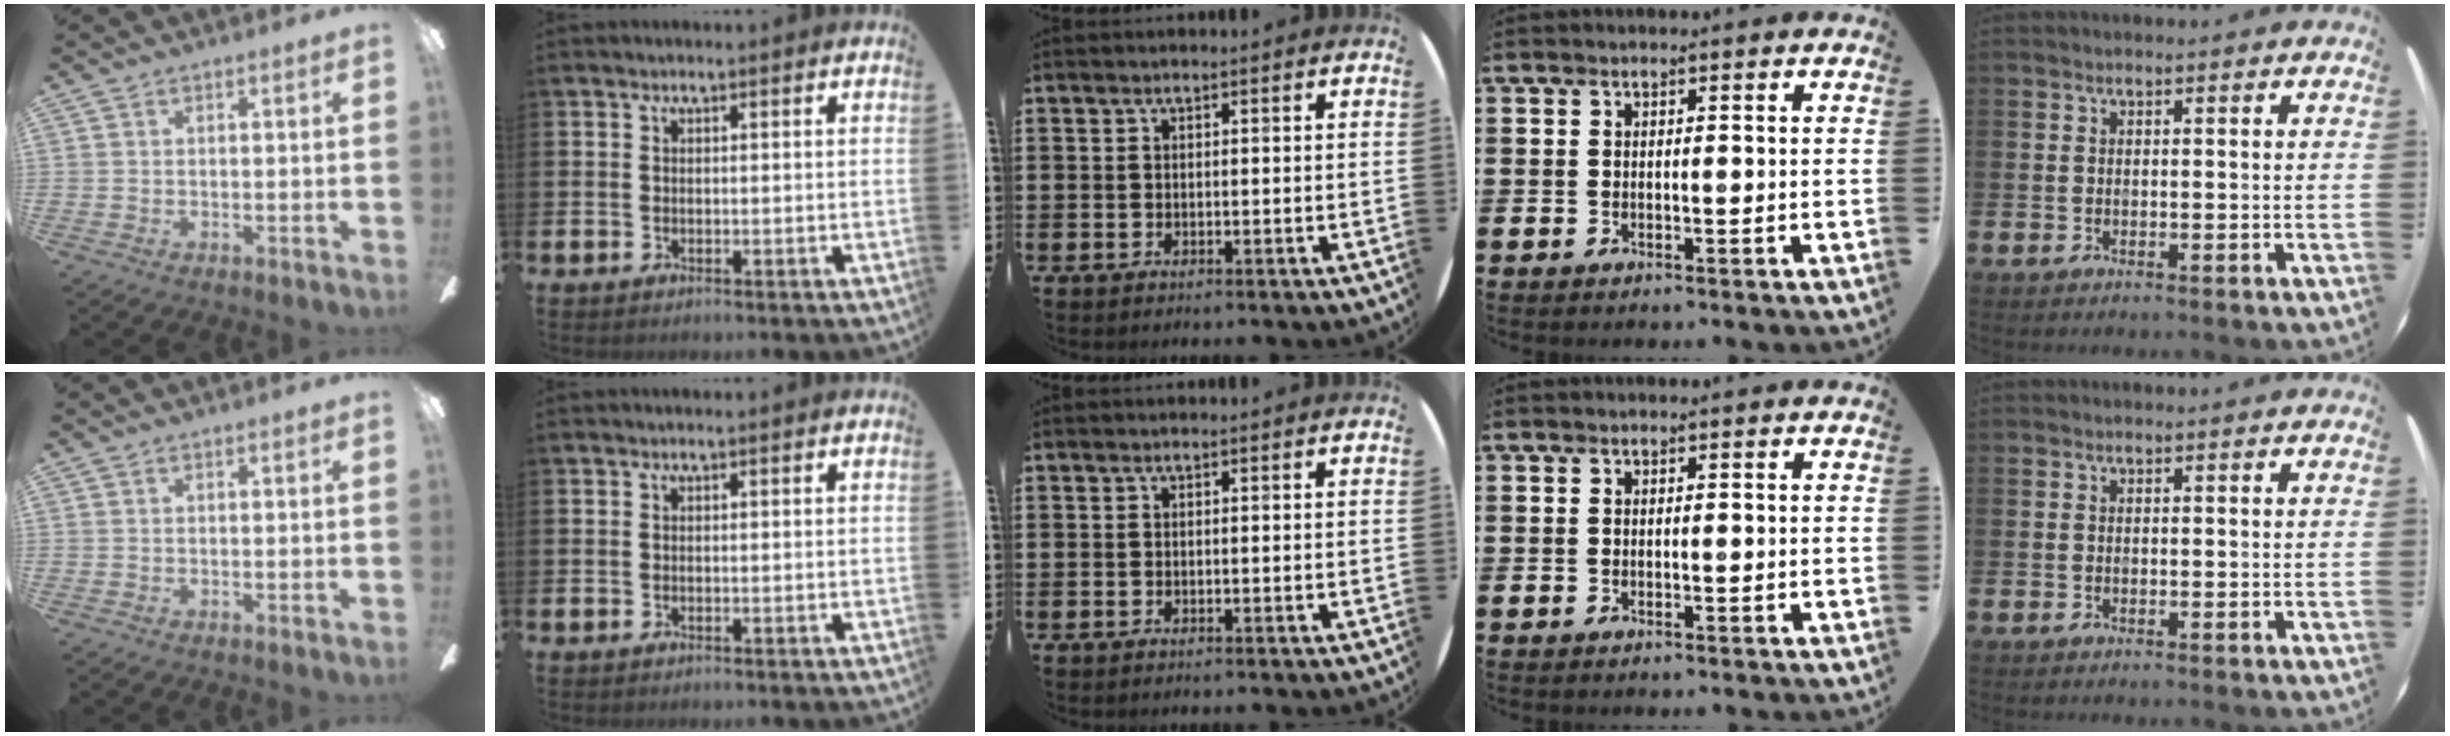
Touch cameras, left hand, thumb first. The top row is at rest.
{}